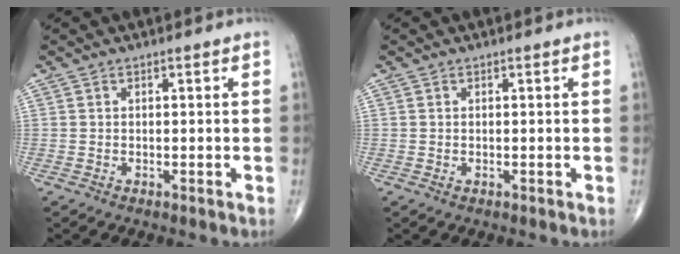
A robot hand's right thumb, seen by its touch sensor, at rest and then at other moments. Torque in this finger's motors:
{"motor_torque": [0.04, 0.32, 0.03, 0.35, 0.03]}